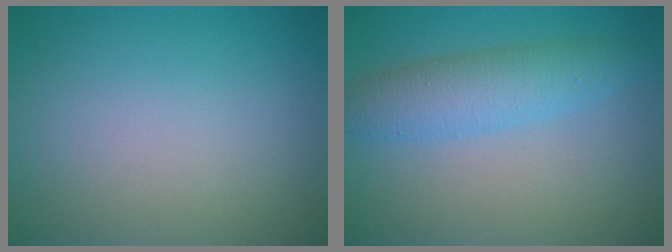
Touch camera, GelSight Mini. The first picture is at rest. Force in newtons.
{"total": 4.0, "press": 4.0, "slide": 0.1}